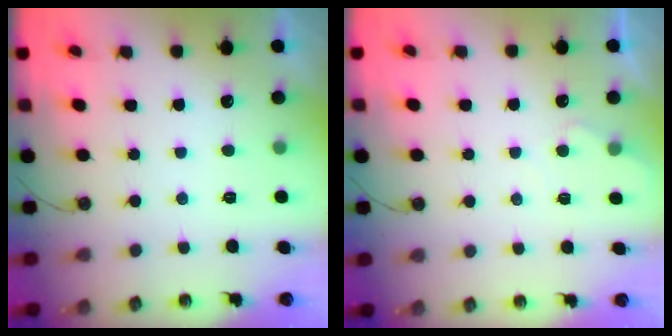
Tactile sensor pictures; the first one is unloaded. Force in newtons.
{"total": 3.8, "press": 3.7, "slide": 0.5}